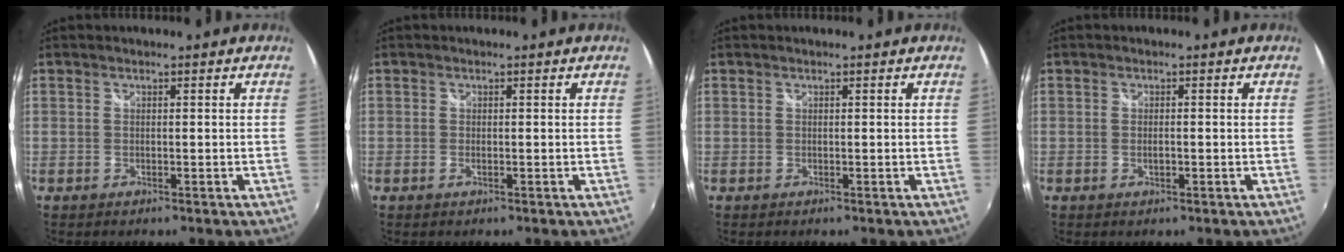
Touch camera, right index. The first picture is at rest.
{"total": 0.8, "force": [-0.2, 0.3, 0.7], "torque": [-0.016, -0.002, -0.005]}
{"total": 0.0}
{"total": 1.5, "force": [-0.4, 0.6, 1.3], "torque": [-0.024, -0.002, -0.007]}